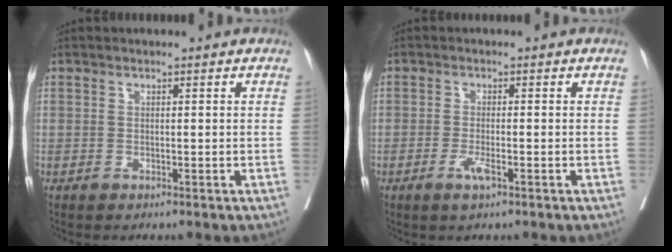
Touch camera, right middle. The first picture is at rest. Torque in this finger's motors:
{"motor_torque": [0.51, -0.34, 0.22, 0.07]}